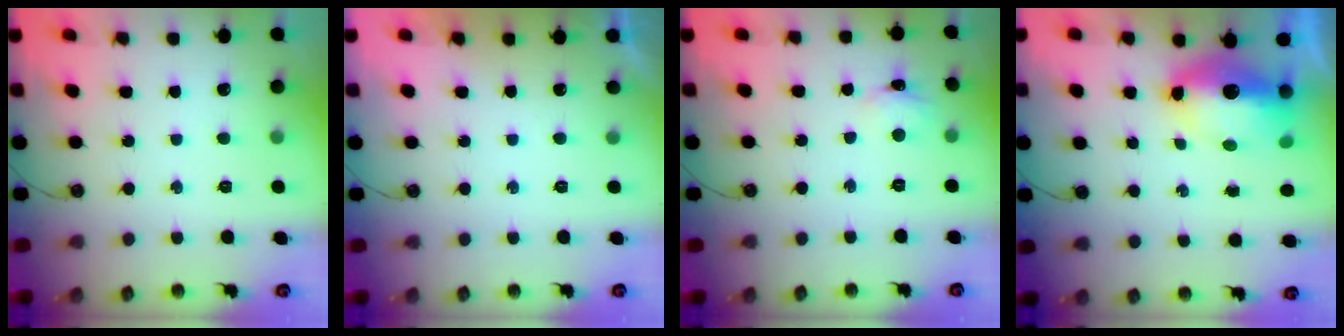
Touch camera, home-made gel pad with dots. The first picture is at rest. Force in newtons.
{"total": 0.0}
{"total": 4.7, "press": 4.6, "slide": 0.5}
{"total": 9.4, "press": 9.3, "slide": 1.1}